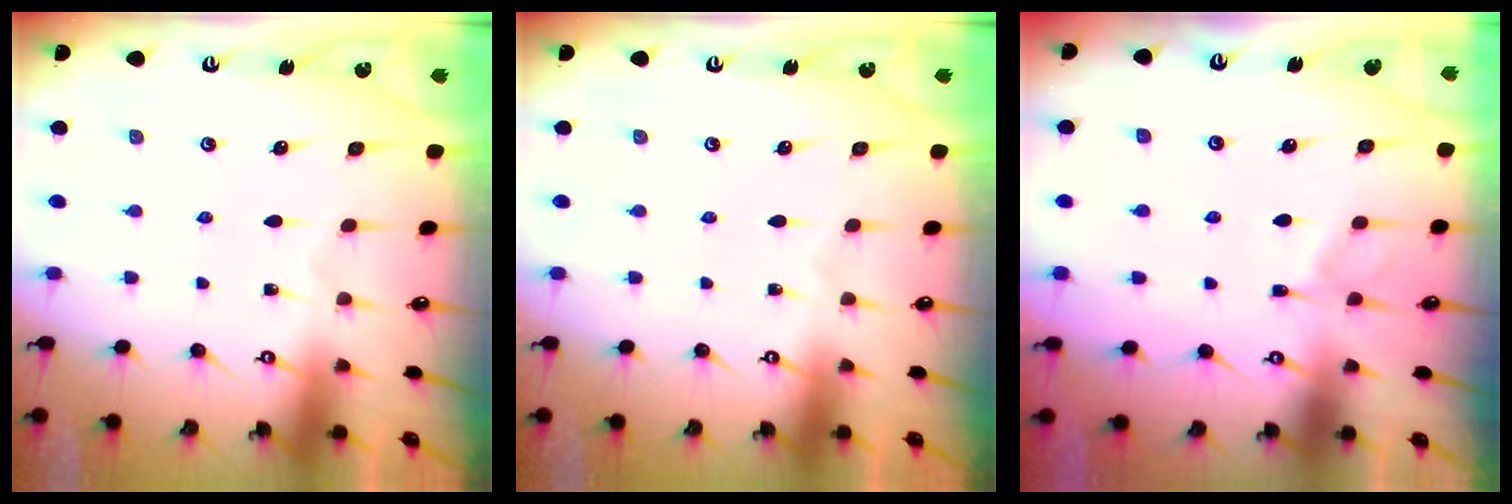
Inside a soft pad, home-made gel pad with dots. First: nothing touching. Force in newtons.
{"total": 0.0}
{"total": 5.5, "press": 5.5, "slide": 0.8}